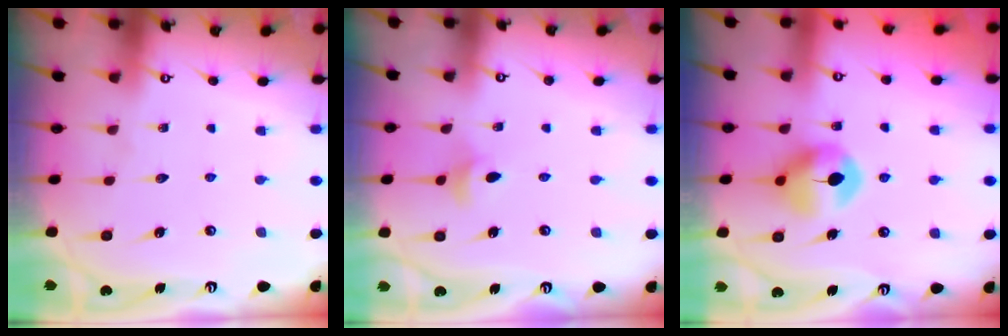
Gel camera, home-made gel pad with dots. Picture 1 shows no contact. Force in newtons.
{"total": 3.4, "press": 3.3, "slide": 0.7}
{"total": 8.3, "press": 8.3, "slide": 0.2}